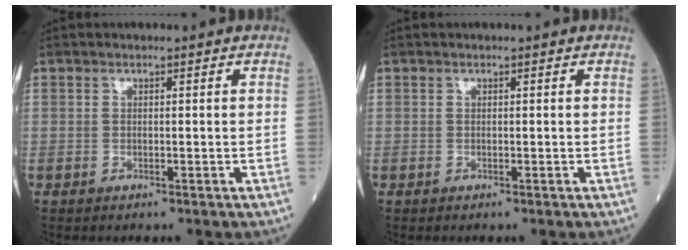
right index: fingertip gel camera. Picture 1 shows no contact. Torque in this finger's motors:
{"motor_torque": [0.03, 0.03, -0.03, -0.01]}